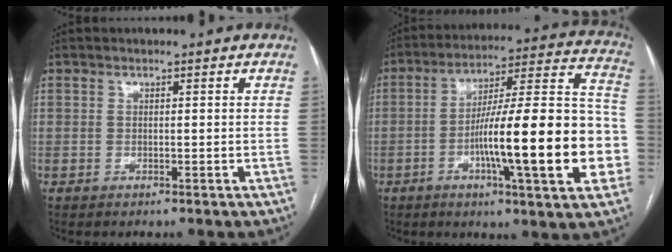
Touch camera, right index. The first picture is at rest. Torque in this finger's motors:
{"motor_torque": [1.12, -0.41, 0.63, 0.21]}